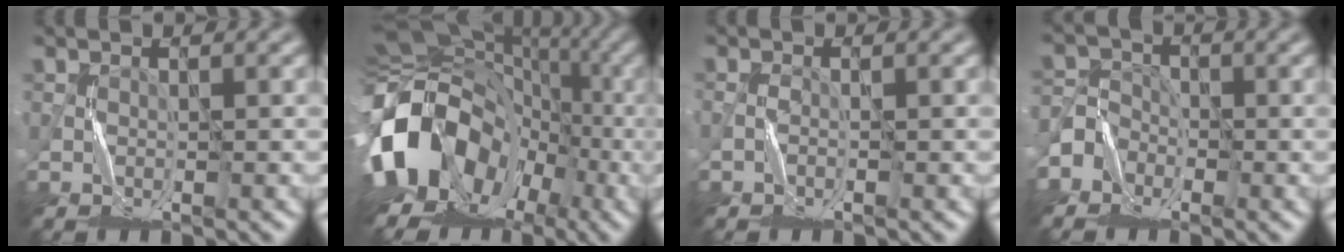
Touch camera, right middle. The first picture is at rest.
{"total": 18.0, "force": [-5.4, 13.9, 10.1], "torque": [-0.207, -0.001, -0.101]}
{"total": 0.8, "force": [-0.8, 0.0, -0.1], "torque": [0.002, 0.004, -0.015]}
{"total": 3.1, "force": [-2.3, 2.1, -0.2], "torque": [0.015, 0.010, -0.054]}